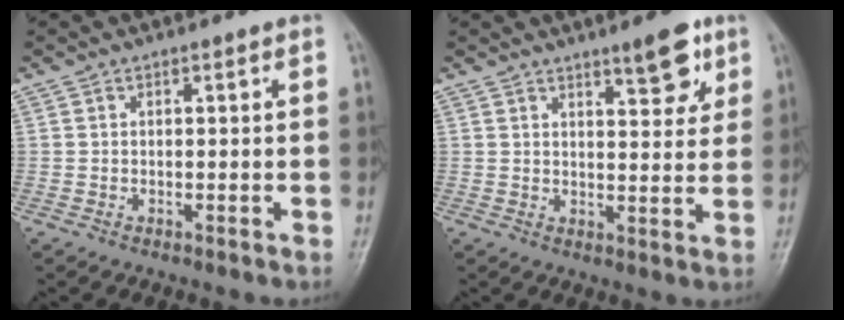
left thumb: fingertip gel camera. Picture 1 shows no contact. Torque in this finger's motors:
{"motor_torque": [-0.06, 0.18, -0.21, -0.05, 0.08]}